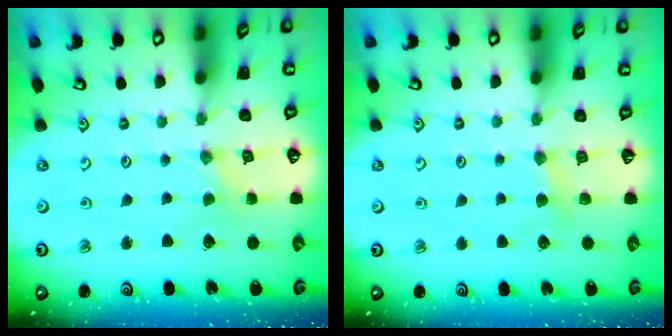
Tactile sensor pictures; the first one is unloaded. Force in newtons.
{"total": 3.5, "press": 3.4, "slide": 0.6}